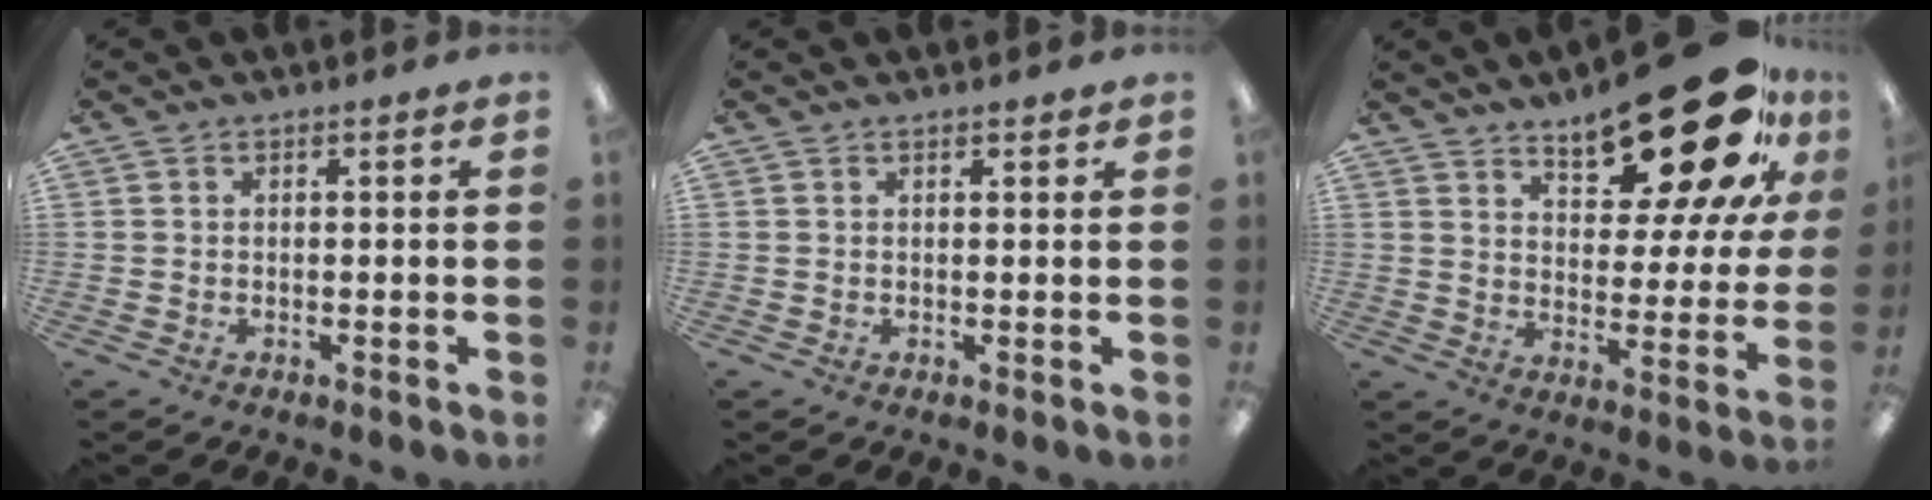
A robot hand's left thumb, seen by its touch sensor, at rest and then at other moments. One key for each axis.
{"total": 0.9, "fx": 0.8, "fy": 0.3, "fz": 0.4, "tx": -0.001, "ty": -0.003, "tz": 0.012}
{"total": 23.1, "fx": 16.0, "fy": 8.4, "fz": 14.4, "tx": -0.191, "ty": -0.104, "tz": 0.260}